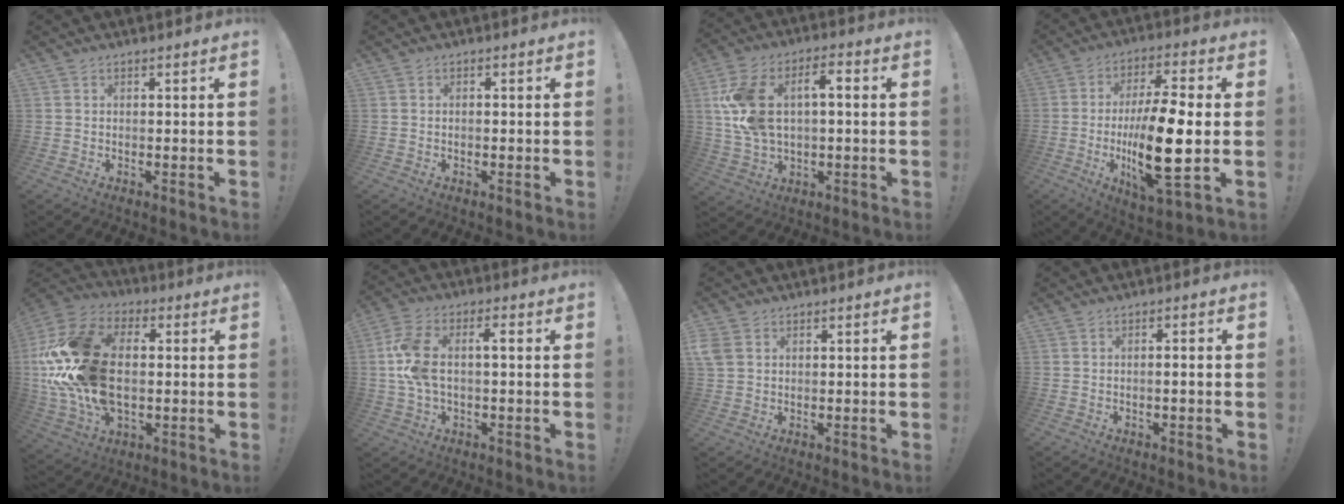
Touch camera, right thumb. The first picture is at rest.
{"total": 0.9, "force": [-0.6, 0.0, 0.7], "torque": [-0.020, 0.003, -0.009]}
{"total": 14.8, "force": [2.4, 9.0, 11.5], "torque": [-0.221, 0.008, 0.041]}
{"total": 19.1, "force": [-3.0, 5.2, 18.2], "torque": [-0.336, 0.001, -0.049]}
{"total": 26.4, "force": [0.1, 17.3, 20.0], "torque": [-0.390, 0.023, 0.013]}
{"total": 10.0, "force": [0.2, 4.7, 8.9], "torque": [-0.173, 0.007, 0.003]}
{"total": 4.0, "force": [1.6, 3.0, 2.0], "torque": [-0.042, 0.001, 0.033]}
{"total": 2.2, "force": [-0.9, -0.2, 2.0], "torque": [-0.040, 0.003, -0.016]}